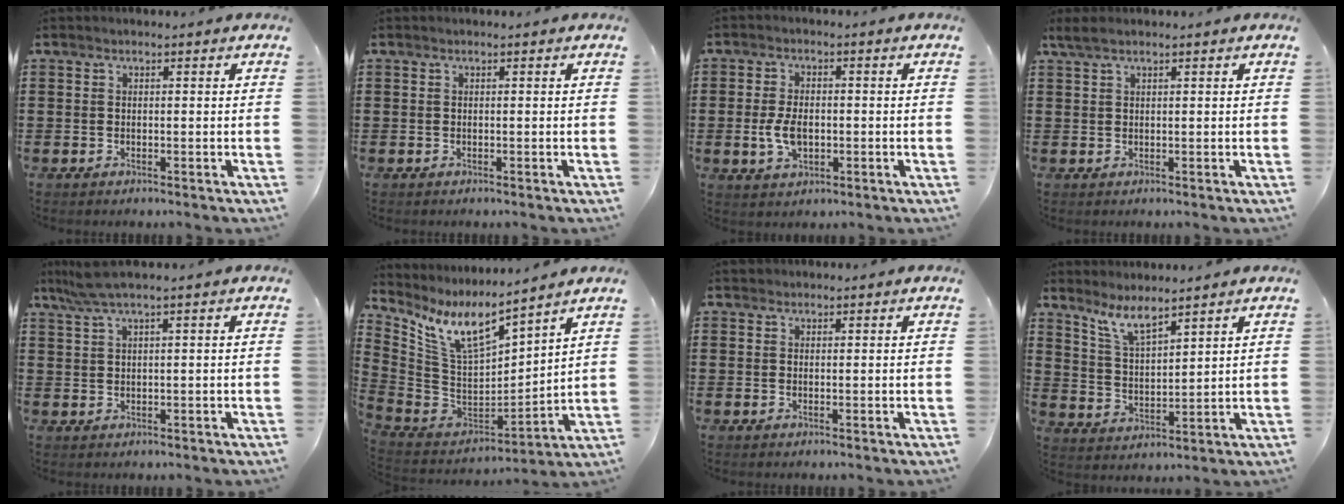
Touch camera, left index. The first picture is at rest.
{"total": 0.0}
{"total": 5.2, "force": [-0.8, 2.9, 4.2], "torque": [-0.097, -0.003, -0.019]}
{"total": 1.6, "force": [0.9, 0.2, 1.3], "torque": [-0.027, 0.000, 0.017]}
{"total": 3.0, "force": [1.7, -0.1, 2.5], "torque": [-0.050, 0.000, 0.030]}
{"total": 10.3, "force": [7.2, 2.6, 6.9], "torque": [-0.163, -0.046, 0.125]}
{"total": 0.6, "force": [0.5, 0.3, 0.0], "torque": [-0.001, 0.001, 0.011]}
{"total": 6.0, "force": [4.9, 0.8, 3.4], "torque": [-0.081, -0.018, 0.087]}